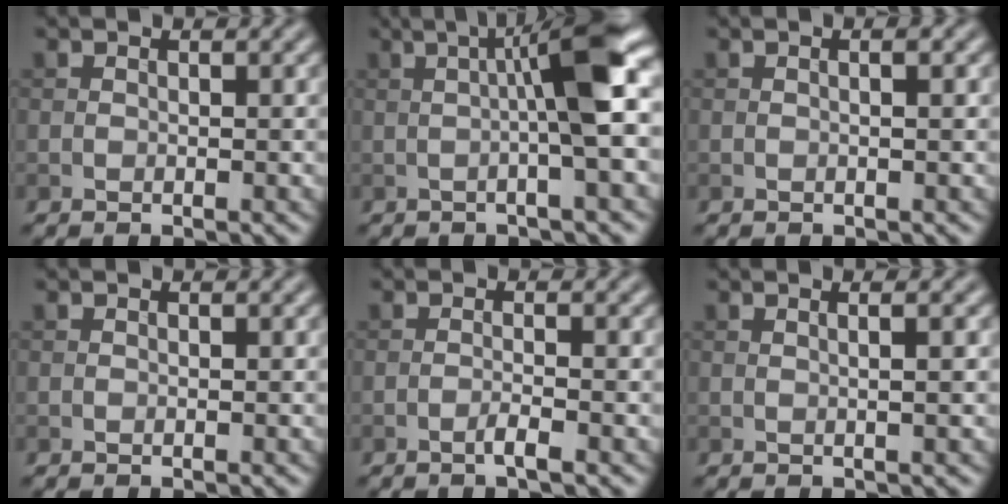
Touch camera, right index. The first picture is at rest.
{"total": 7.8, "force": [0.8, 1.0, 7.7], "torque": [-0.109, 0.019, 0.008]}
{"total": 0.9, "force": [0.1, 0.1, 0.9], "torque": [-0.014, 0.000, 0.000]}
{"total": 0.0}
{"total": 1.5, "force": [-0.8, 0.1, 1.2], "torque": [-0.019, 0.005, -0.019]}
{"total": 2.3, "force": [0.6, 0.9, 2.0], "torque": [-0.018, 0.004, -0.011]}